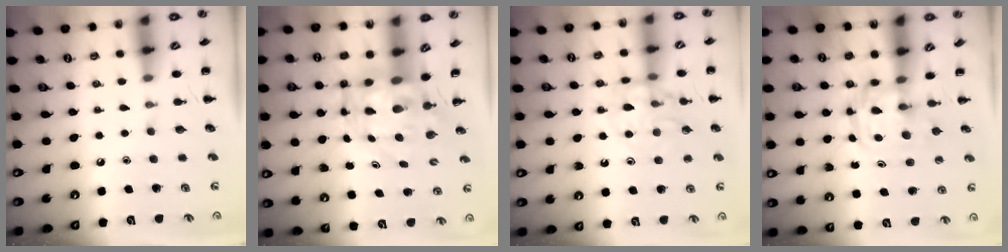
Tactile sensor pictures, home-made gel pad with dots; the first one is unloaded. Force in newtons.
{"total": 7.3, "press": 7.1, "slide": 1.7}
{"total": 11.7, "press": 11.6, "slide": 1.2}
{"total": 3.0, "press": 3.0, "slide": 0.4}